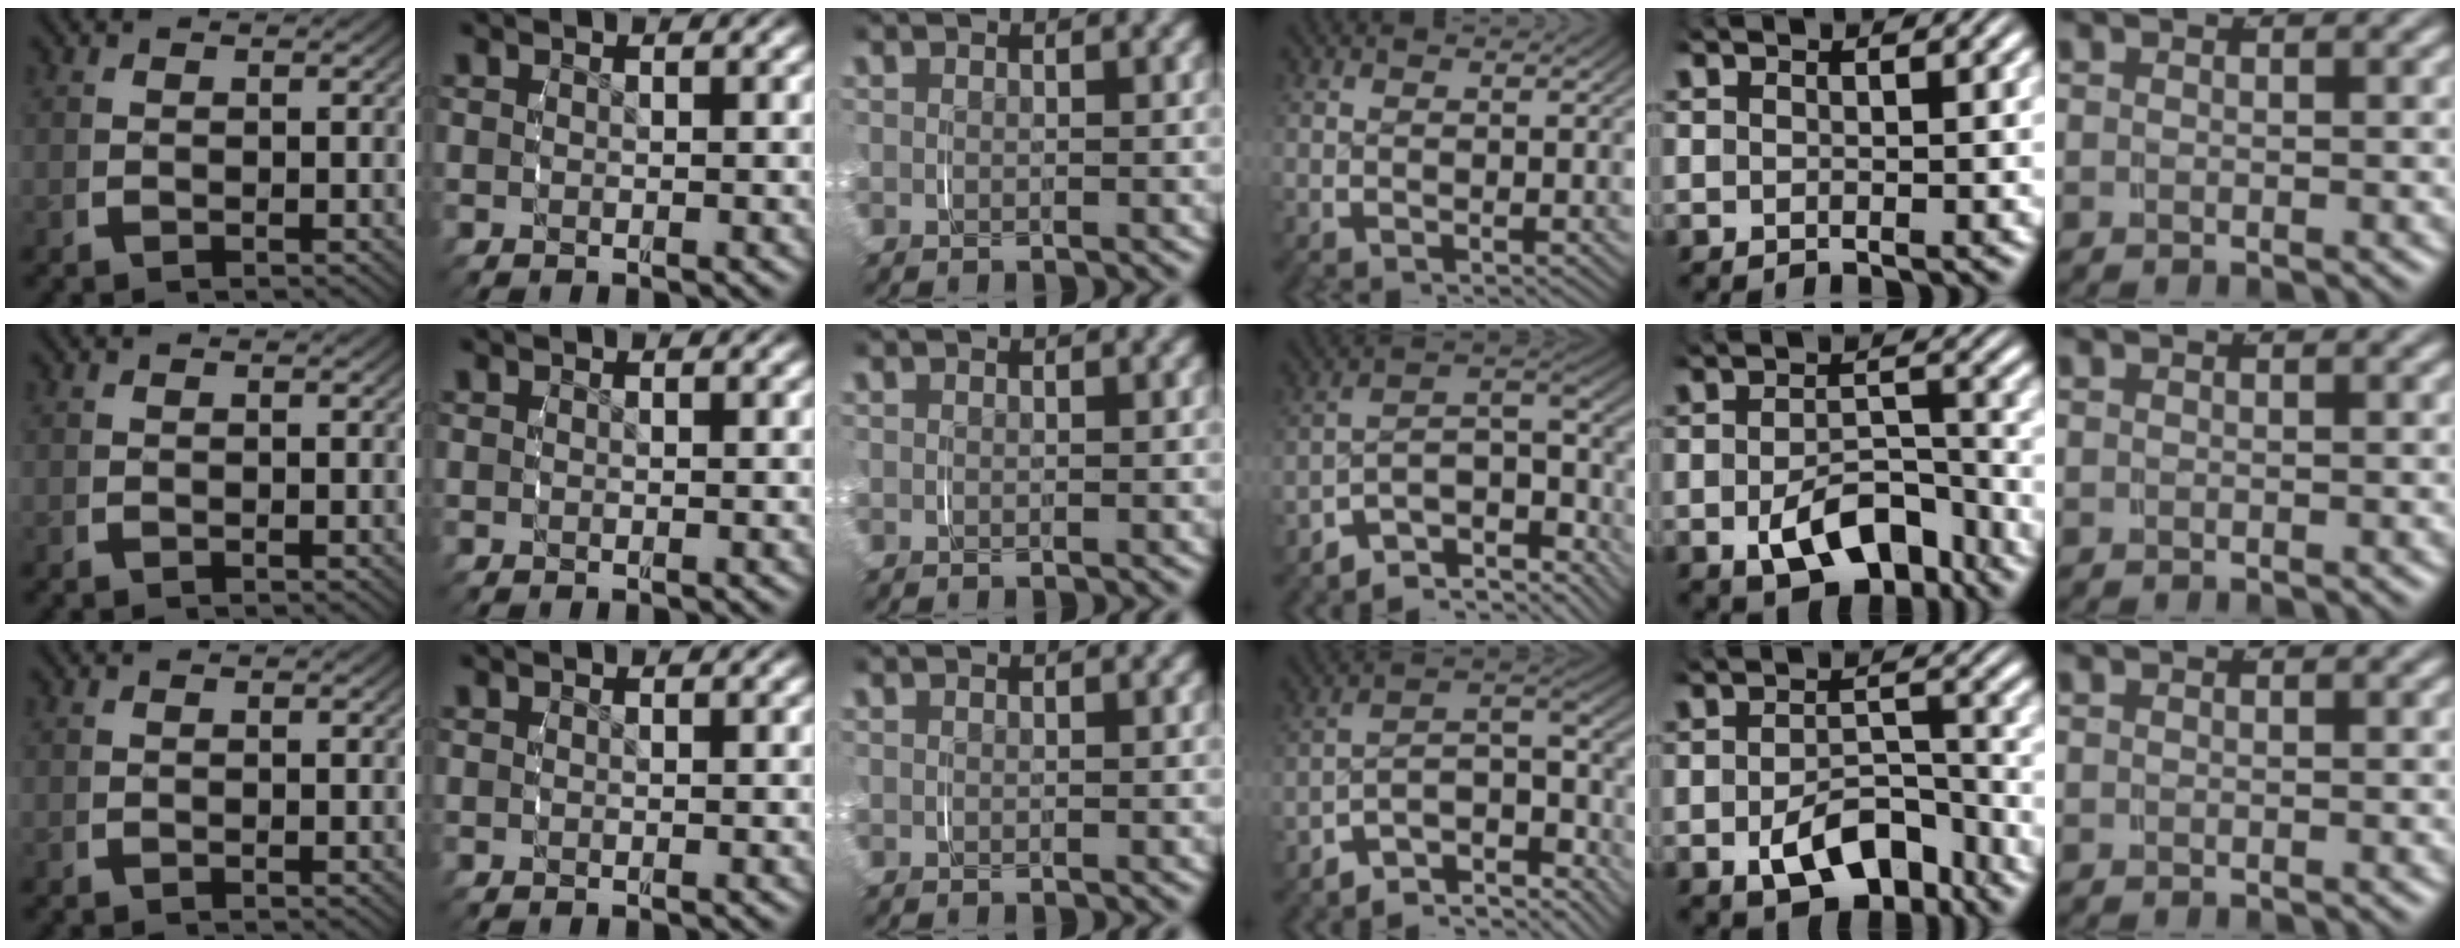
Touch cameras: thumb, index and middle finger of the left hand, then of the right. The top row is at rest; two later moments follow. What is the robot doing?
{"motion": "grasp_and_lifting", "object": "shoes"}